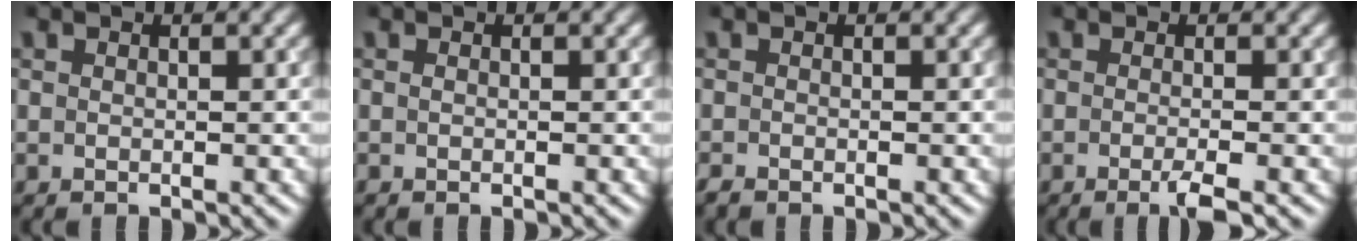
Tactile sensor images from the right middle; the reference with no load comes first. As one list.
[{"total": 0.0}, {"total": 0.7, "force": [-0.6, 0.2, 0.2], "torque": [-0.002, -0.004, -0.011]}, {"total": 2.1, "force": [-0.9, 0.3, 1.9], "torque": [-0.027, -0.002, -0.021]}]